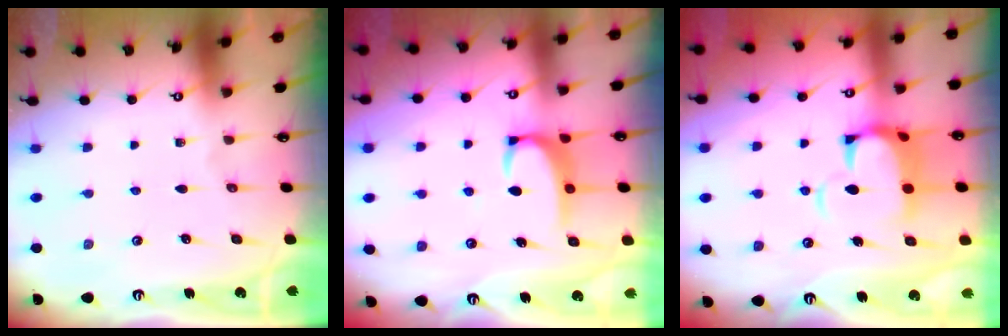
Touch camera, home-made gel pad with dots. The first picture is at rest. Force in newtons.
{"total": 3.1, "press": 3.0, "slide": 0.6}
{"total": 5.8, "press": 5.6, "slide": 1.4}